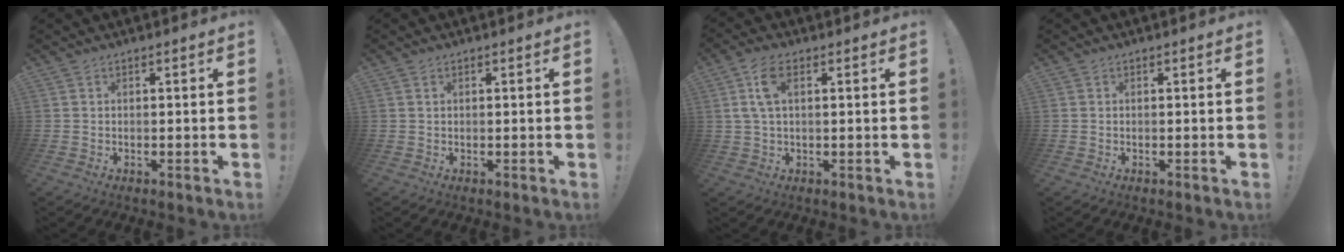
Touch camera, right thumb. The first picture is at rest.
{"total": 0.6, "force": [0.4, 0.3, 0.4], "torque": [-0.008, 0.001, 0.008]}
{"total": 6.6, "force": [2.2, 2.9, 5.5], "torque": [-0.108, 0.006, 0.040]}
{"total": 0.0}